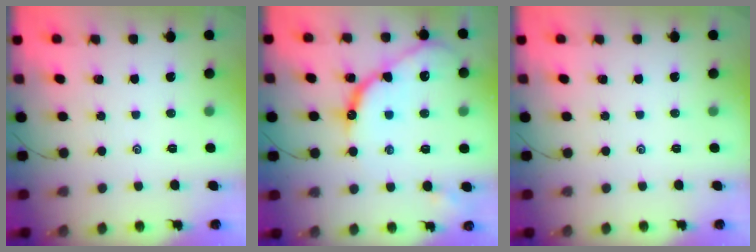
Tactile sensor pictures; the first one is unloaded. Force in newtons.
{"total": 14.2, "press": 14.1, "slide": 1.1}
{"total": 0.0}